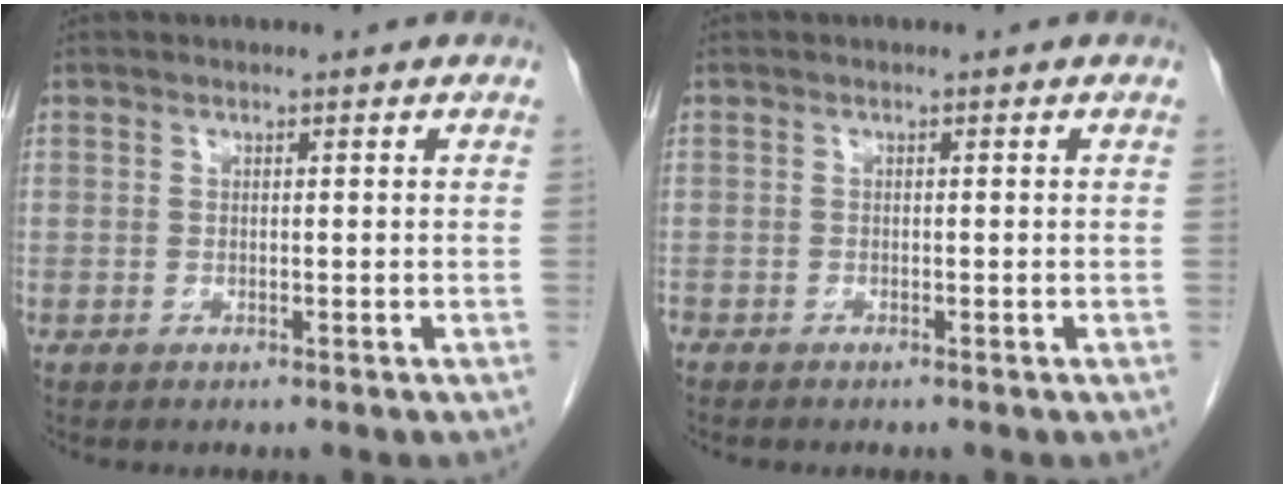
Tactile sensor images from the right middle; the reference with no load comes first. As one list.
[{"total": 0.7, "force": [-0.7, 0.2, 0.0], "torque": [-0.004, 0.000, -0.018]}]